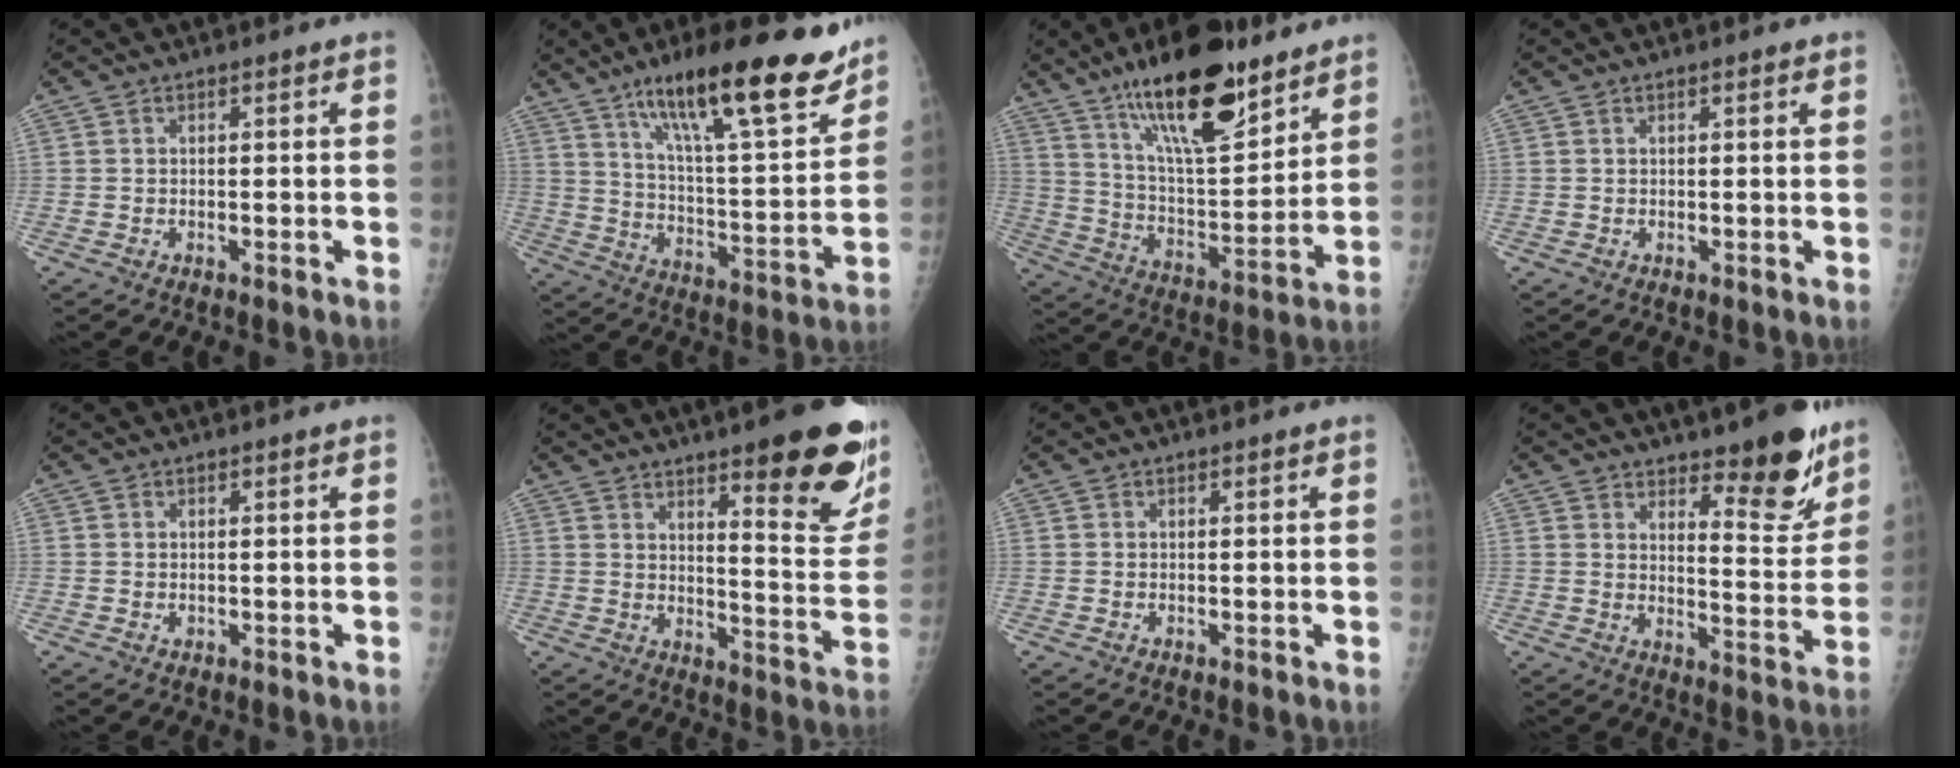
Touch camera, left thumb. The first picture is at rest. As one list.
[{"total": 24.2, "force": [16.1, 5.6, 17.2], "torque": [-0.241, -0.065, 0.261]}, {"total": 22.1, "force": [14.6, 7.2, 14.9], "torque": [-0.219, -0.070, 0.251]}, {"total": 1.0, "force": [0.6, 0.1, 0.7], "torque": [-0.009, -0.001, 0.008]}, {"total": 0.5, "force": [0.2, 0.5, 0.2], "torque": [0.002, -0.001, 0.003]}, {"total": 20.5, "force": [11.9, 4.4, 16.0], "torque": [-0.171, -0.074, 0.165]}, {"total": 0.0}, {"total": 11.6, "force": [8.4, 3.7, 7.2], "torque": [-0.059, -0.070, 0.128]}]